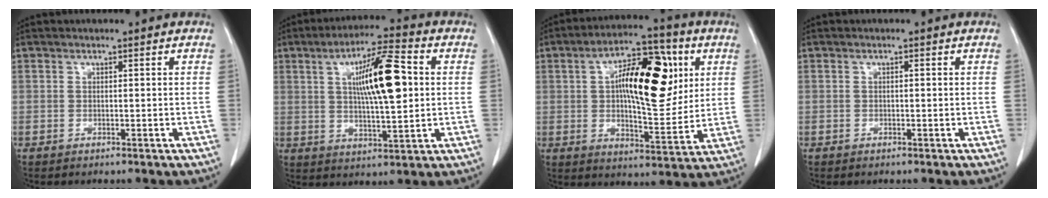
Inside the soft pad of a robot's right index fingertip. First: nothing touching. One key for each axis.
{"total": 12.6, "fx": 2.3, "fy": 2.3, "fz": 12.1, "tx": -0.205, "ty": 0.013, "tz": 0.037}
{"total": 16.5, "fx": 4.1, "fy": 5.9, "fz": 14.8, "tx": -0.237, "ty": 0.026, "tz": 0.063}
{"total": 0.0}